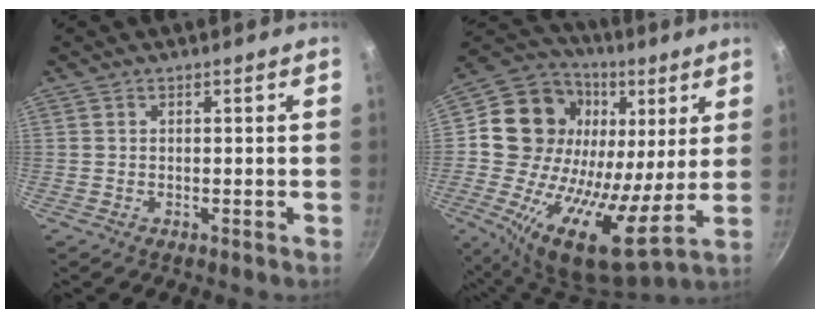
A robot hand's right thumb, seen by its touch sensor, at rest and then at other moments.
{"total": 23.7, "force": [5.3, 16.0, 16.7], "torque": [-0.285, -0.025, 0.068]}